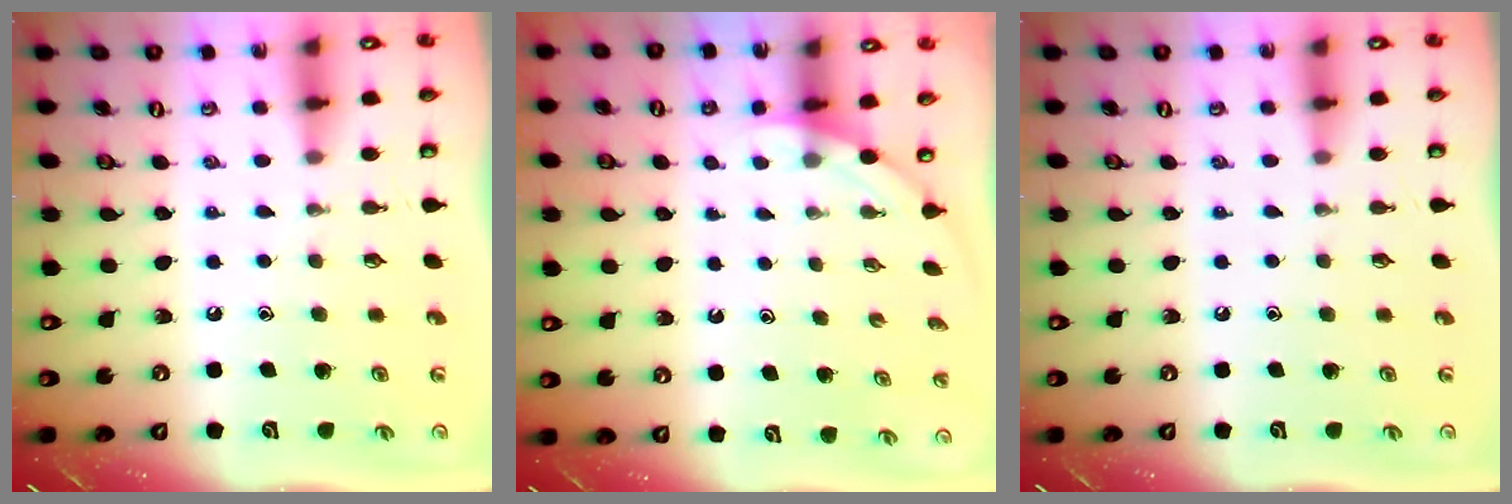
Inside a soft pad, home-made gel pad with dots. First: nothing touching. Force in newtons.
{"total": 1.7, "press": 1.7, "slide": 0.0}
{"total": 0.0}